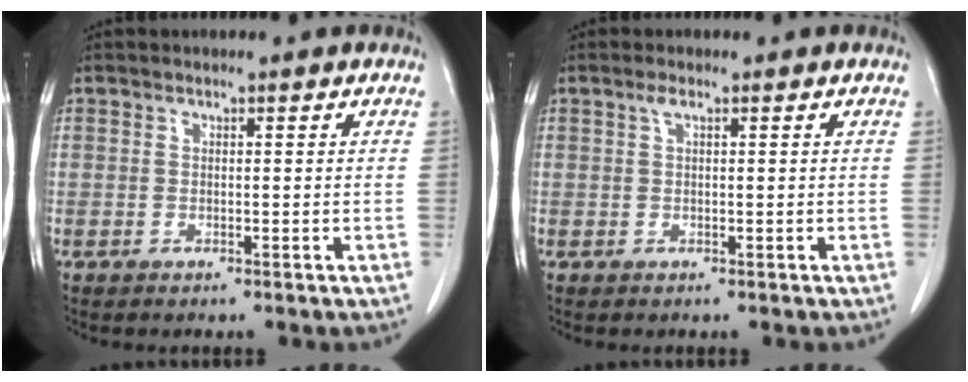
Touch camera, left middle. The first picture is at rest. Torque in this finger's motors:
{"motor_torque": [0.40, -0.32, -0.04, 0.03]}